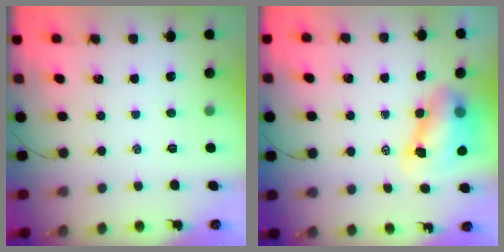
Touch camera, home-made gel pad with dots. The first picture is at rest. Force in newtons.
{"total": 8.7, "press": 8.6, "slide": 1.7}